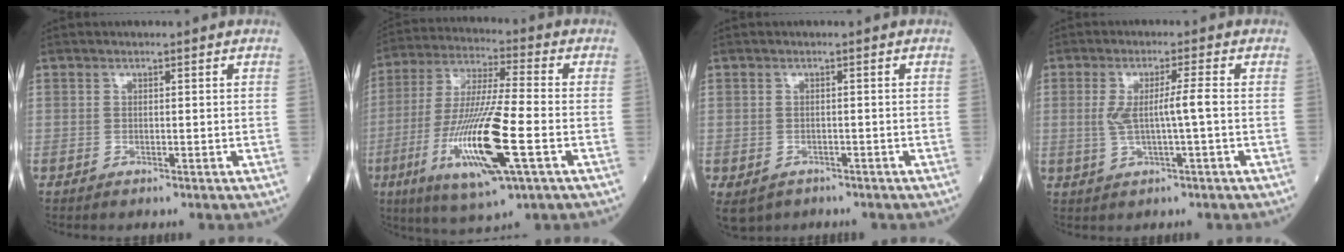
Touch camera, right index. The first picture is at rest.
{"total": 17.3, "force": [-5.3, 1.4, 16.4], "torque": [-0.334, -0.025, -0.093]}
{"total": 5.5, "force": [-3.4, 4.0, 1.6], "torque": [-0.038, -0.001, -0.049]}
{"total": 5.0, "force": [-0.1, -0.1, 5.0], "torque": [-0.096, 0.004, 0.001]}